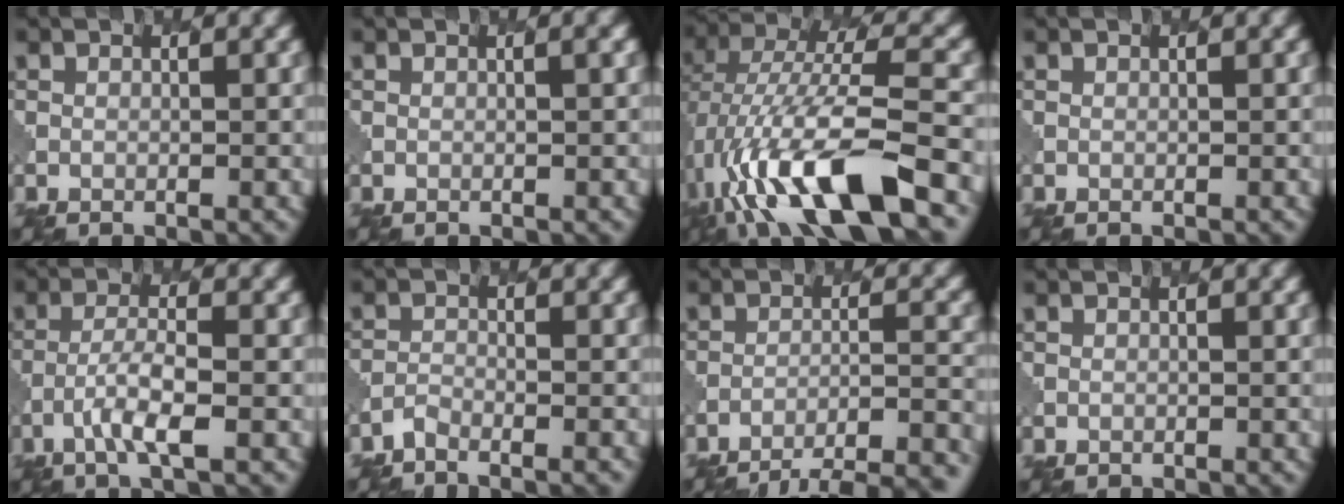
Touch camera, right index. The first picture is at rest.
{"total": 0.8, "force": [0.2, 0.3, 0.8], "torque": [-0.005, 0.000, -0.002]}
{"total": 11.9, "force": [-4.8, 3.6, 10.3], "torque": [-0.196, 0.009, -0.082]}
{"total": 0.0}
{"total": 3.3, "force": [-1.4, 0.6, 2.9], "torque": [-0.059, 0.004, -0.031]}
{"total": 1.7, "force": [-1.6, 0.3, 0.2], "torque": [-0.001, -0.002, -0.037]}
{"total": 10.4, "force": [-9.3, 2.4, 3.9], "torque": [-0.050, 0.000, -0.109]}
{"total": 0.0}